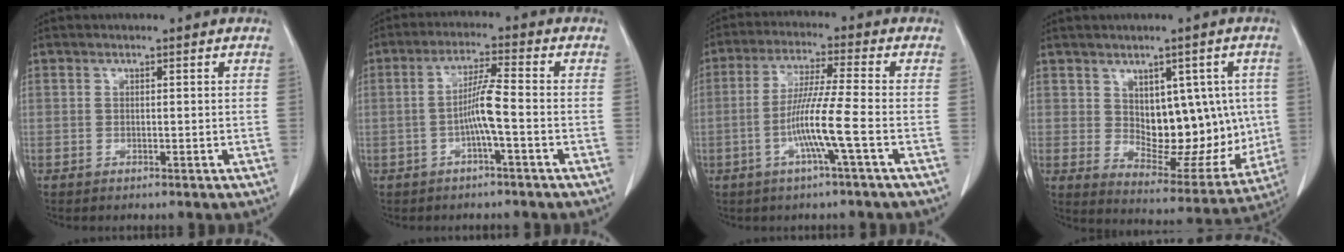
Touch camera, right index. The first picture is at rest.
{"total": 5.7, "force": [-1.5, 0.1, 5.5], "torque": [-0.114, 0.010, -0.026]}
{"total": 9.0, "force": [-2.9, -0.9, 8.5], "torque": [-0.166, -0.006, -0.056]}
{"total": 16.4, "force": [1.8, 9.6, 13.1], "torque": [-0.188, 0.010, 0.059]}